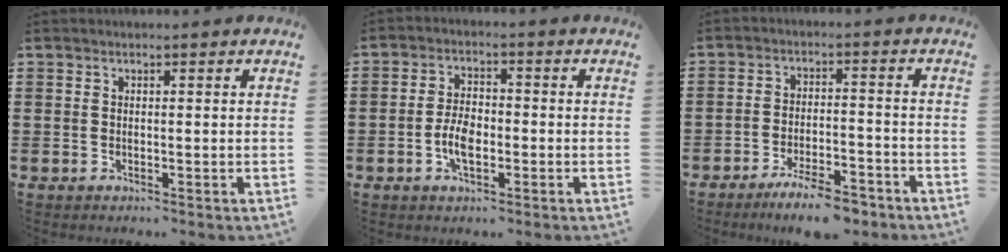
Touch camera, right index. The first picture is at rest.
{"total": 5.0, "force": [-1.4, 2.5, 4.1], "torque": [-0.092, 0.002, -0.030]}
{"total": 6.7, "force": [-5.7, 0.9, 3.3], "torque": [-0.062, -0.002, -0.107]}